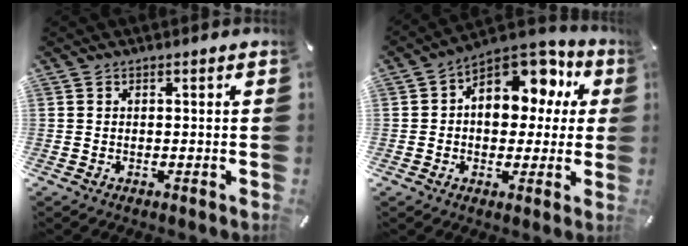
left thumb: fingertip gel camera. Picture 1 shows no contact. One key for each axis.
{"total": 13.0, "fx": 4.3, "fy": 9.5, "fz": 7.6, "tx": -0.099, "ty": -0.035, "tz": 0.080}